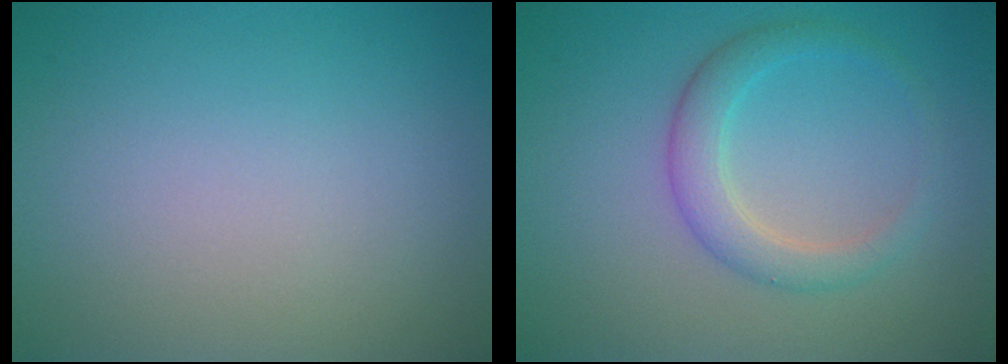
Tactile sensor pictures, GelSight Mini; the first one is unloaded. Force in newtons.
{"total": 2.9, "press": 2.9, "slide": 0.1}